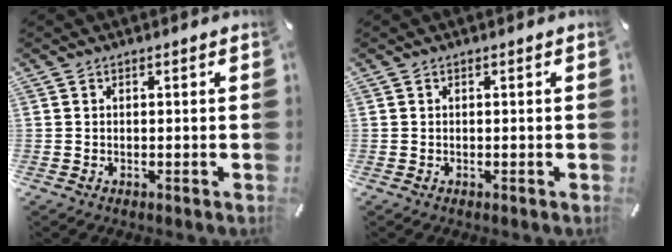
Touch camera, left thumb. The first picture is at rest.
{"total": 0.0}